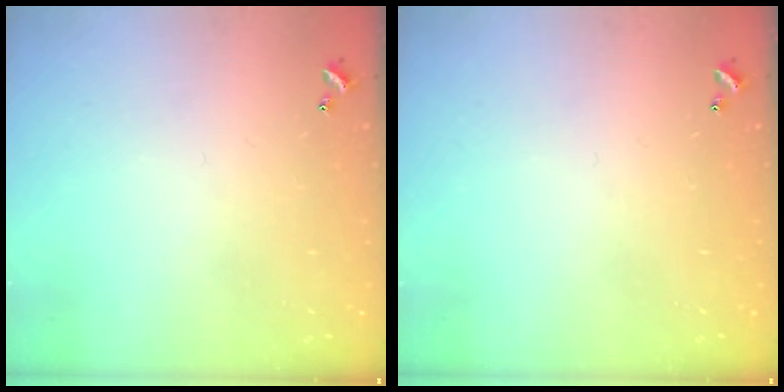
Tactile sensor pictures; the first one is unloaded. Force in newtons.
{"total": 0.0}